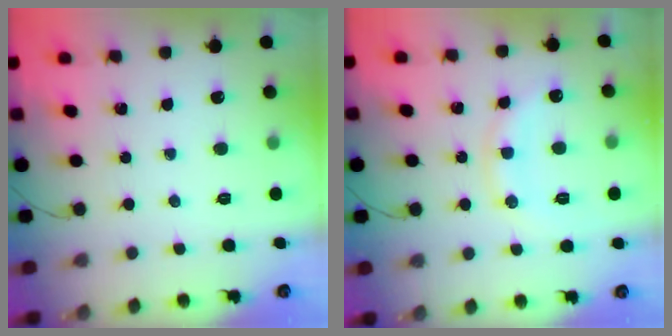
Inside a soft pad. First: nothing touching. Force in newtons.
{"total": 11.8, "press": 11.7, "slide": 0.8}